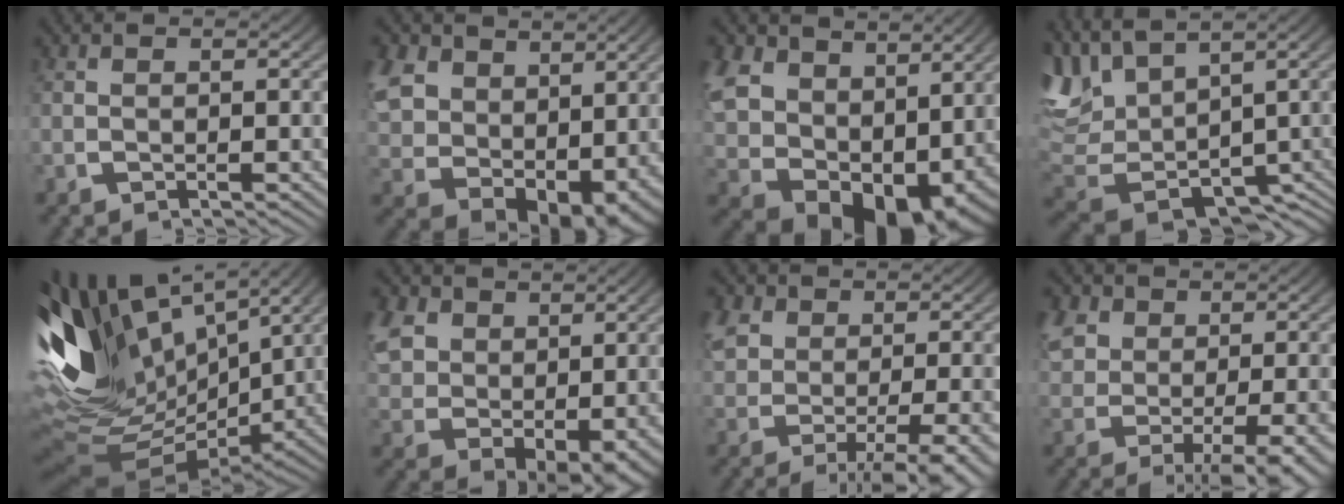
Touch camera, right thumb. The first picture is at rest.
{"total": 11.8, "force": [-1.0, 8.2, 8.4], "torque": [-0.186, -0.061, 0.018]}
{"total": 12.8, "force": [-1.5, 8.7, 9.3], "torque": [-0.198, -0.061, 0.008]}
{"total": 11.0, "force": [-0.8, 7.5, 8.1], "torque": [-0.180, -0.029, 0.010]}
{"total": 17.6, "force": [1.3, 11.5, 13.2], "torque": [-0.300, -0.054, 0.046]}
{"total": 8.3, "force": [0.2, 5.9, 5.8], "torque": [-0.122, -0.042, 0.033]}
{"total": 6.4, "force": [-2.1, 3.5, 5.0], "torque": [-0.094, -0.027, -0.008]}
{"total": 6.4, "force": [-0.8, 3.8, 5.0], "torque": [-0.096, -0.027, 0.013]}